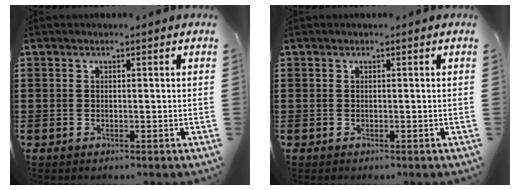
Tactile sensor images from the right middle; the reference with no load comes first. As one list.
[{"total": 0.0}]